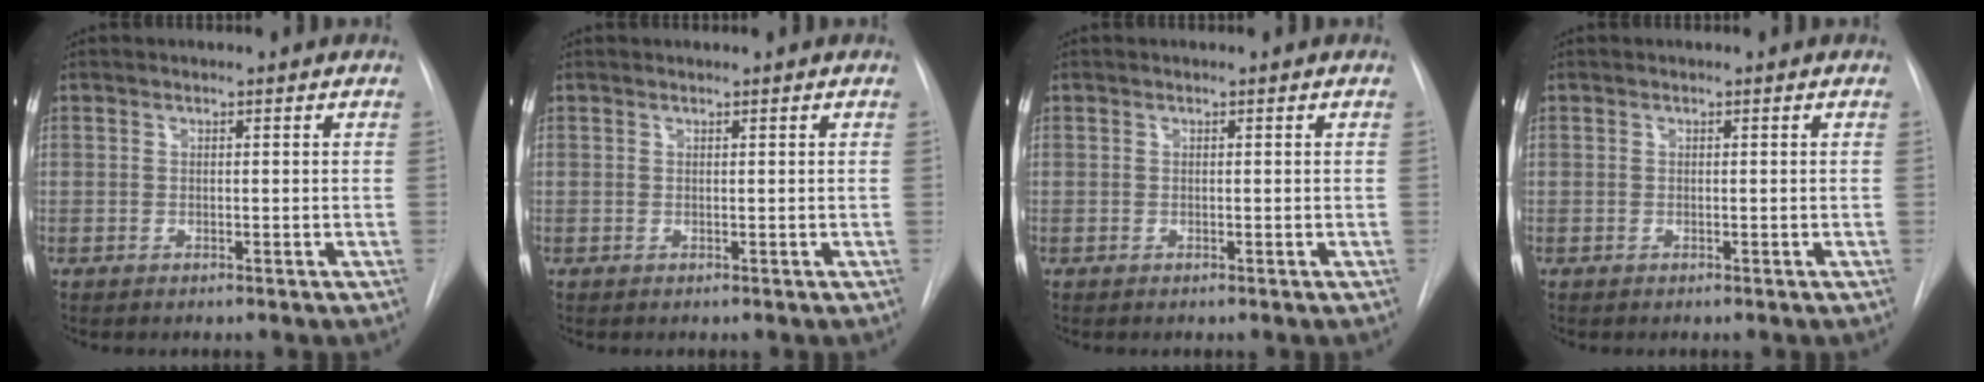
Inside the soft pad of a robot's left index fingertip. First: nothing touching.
{"total": 0.0}
{"total": 0.0}
{"total": 0.0}